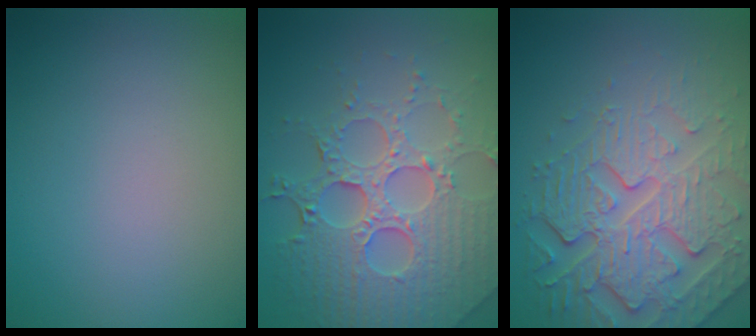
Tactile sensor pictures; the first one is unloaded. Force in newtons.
{"total": 8.2, "press": 5.9, "slide": 5.7}
{"total": 6.3, "press": 5.3, "slide": 3.5}